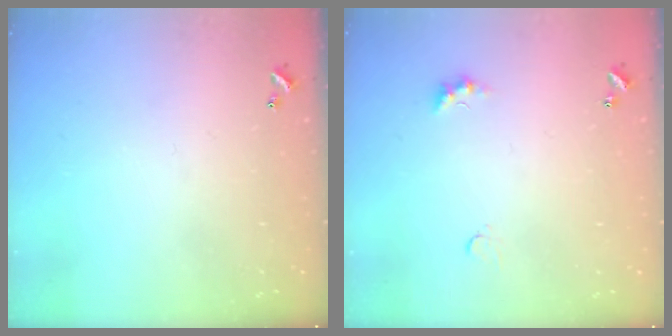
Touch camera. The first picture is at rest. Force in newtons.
{"total": 2.8, "press": 2.8, "slide": 0.5}